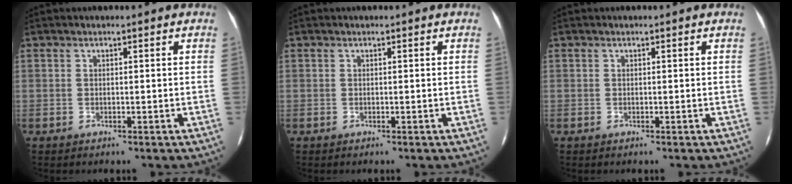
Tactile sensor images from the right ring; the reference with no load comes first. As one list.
[{"total": 0.0}, {"total": 0.0}]